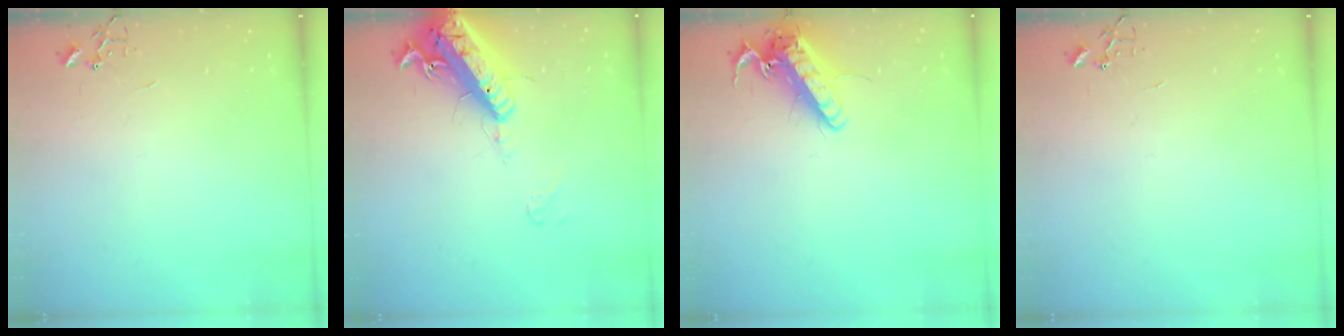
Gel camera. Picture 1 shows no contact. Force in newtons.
{"total": 18.9, "press": 18.5, "slide": 3.7}
{"total": 14.6, "press": 14.4, "slide": 2.4}
{"total": 0.0}